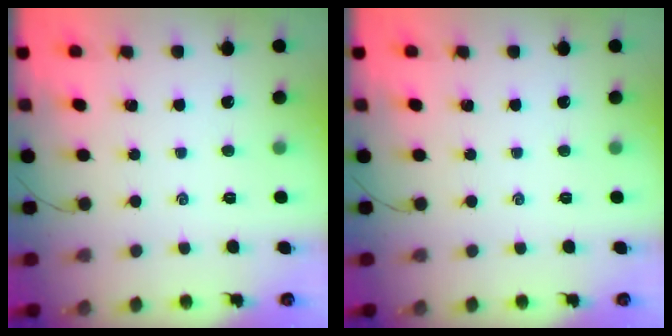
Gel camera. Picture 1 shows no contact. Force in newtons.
{"total": 0.0}